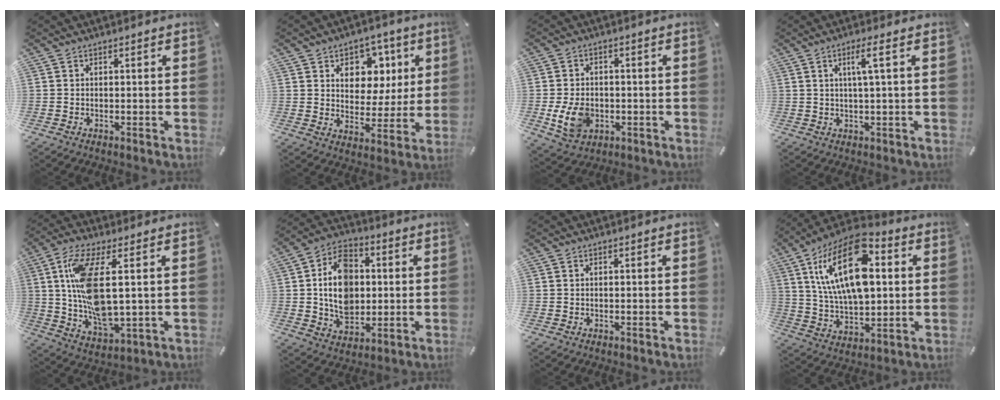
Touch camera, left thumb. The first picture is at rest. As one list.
[{"total": 10.4, "force": [3.8, 9.0, 3.7], "torque": [-0.051, -0.022, 0.070]}, {"total": 8.6, "force": [-1.6, 6.6, 5.3], "torque": [-0.104, 0.002, -0.028]}, {"total": 4.9, "force": [1.3, 0.2, 4.8], "torque": [-0.094, -0.001, 0.018]}, {"total": 15.5, "force": [2.9, 6.3, 13.9], "torque": [-0.283, -0.019, 0.048]}, {"total": 14.9, "force": [0.7, 11.6, 9.4], "torque": [-0.182, 0.016, 0.013]}, {"total": 0.0}, {"total": 22.7, "force": [7.2, 12.5, 17.5], "torque": [-0.344, -0.020, 0.111]}]